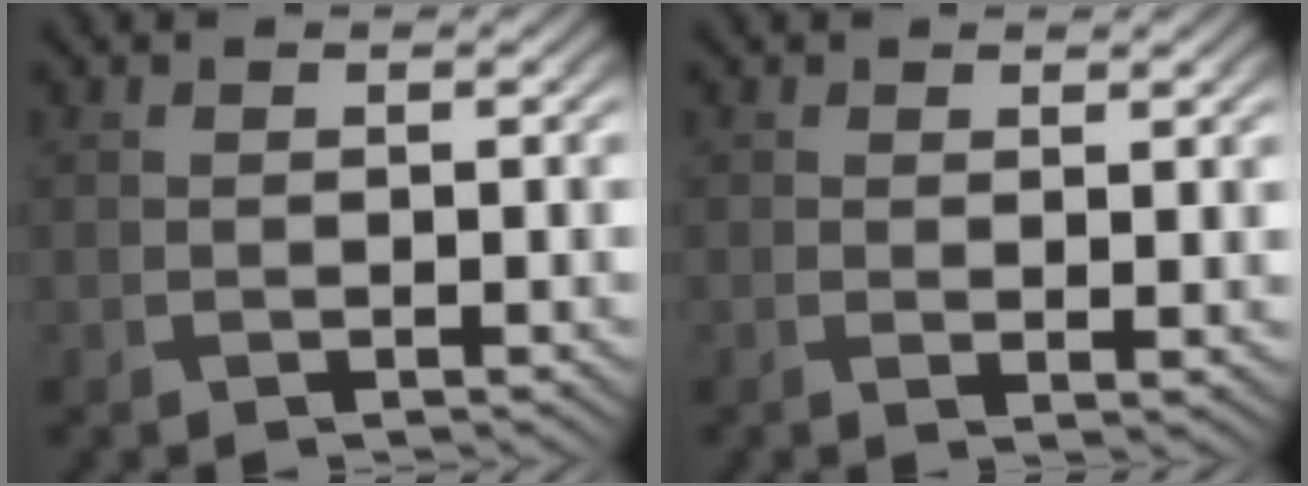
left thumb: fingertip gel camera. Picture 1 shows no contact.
{"total": 1.2, "force": [0.9, 0.0, 0.7], "torque": [-0.014, 0.002, 0.011]}